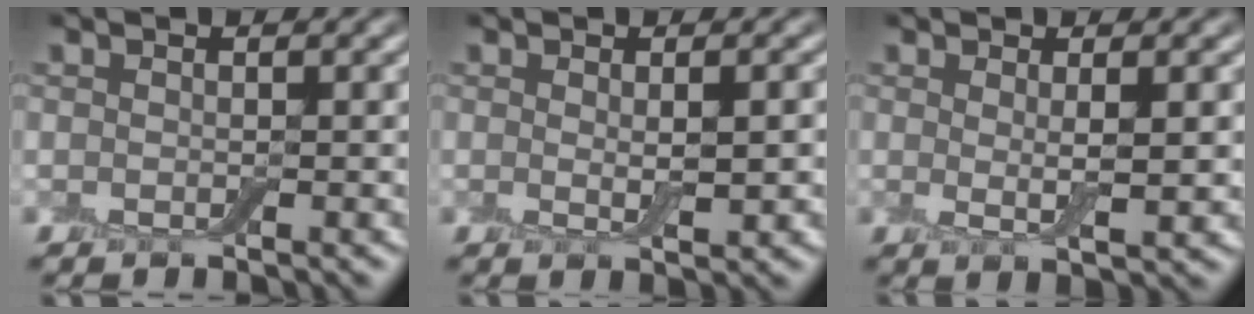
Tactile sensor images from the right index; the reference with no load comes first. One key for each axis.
{"total": 2.3, "fx": 0.2, "fy": 0.4, "fz": 2.3, "tx": -0.039, "ty": -0.006, "tz": 0.003}
{"total": 2.5, "fx": 0.5, "fy": 0.5, "fz": 2.4, "tx": -0.041, "ty": -0.012, "tz": 0.012}